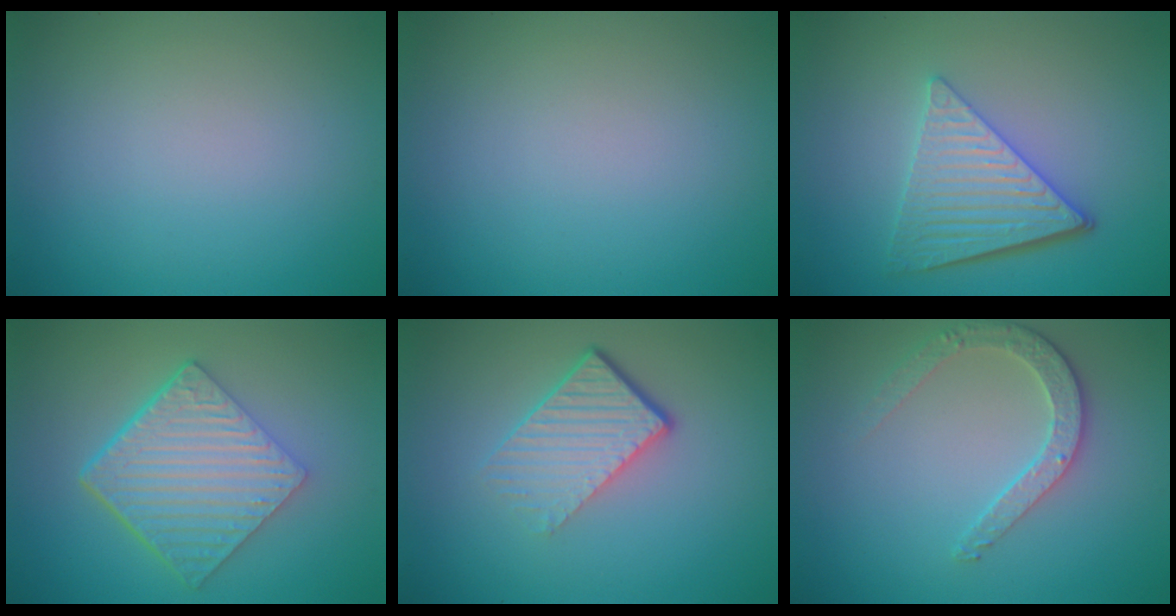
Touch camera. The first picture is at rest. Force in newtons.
{"total": 0.0}
{"total": 5.5, "press": 4.3, "slide": 3.4}
{"total": 7.0, "press": 4.7, "slide": 5.2}
{"total": 4.6, "press": 2.9, "slide": 3.6}
{"total": 2.8, "press": 2.5, "slide": 1.2}